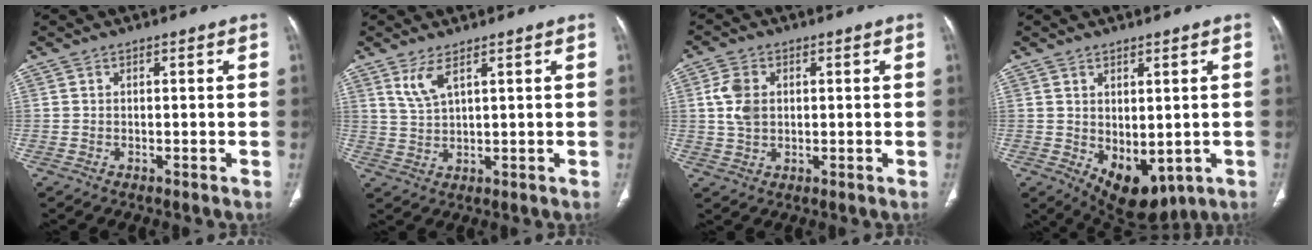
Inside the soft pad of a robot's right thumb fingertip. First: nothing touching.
{"total": 4.0, "force": [2.5, 1.0, 3.0], "torque": [-0.067, -0.015, 0.060]}
{"total": 5.5, "force": [0.9, 3.9, 3.8], "torque": [-0.073, 0.000, 0.018]}
{"total": 9.5, "force": [-1.6, 5.5, 7.5], "torque": [-0.086, -0.005, 0.006]}